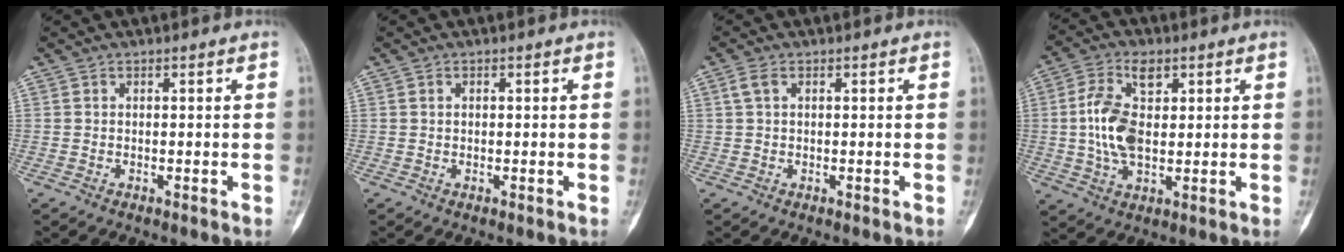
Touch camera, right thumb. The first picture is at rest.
{"total": 0.7, "force": [0.2, 0.5, 0.4], "torque": [-0.005, 0.000, 0.006]}
{"total": 2.0, "force": [0.7, 1.2, 1.5], "torque": [-0.040, 0.010, 0.016]}
{"total": 11.0, "force": [1.9, 6.4, 8.8], "torque": [-0.168, 0.004, 0.037]}